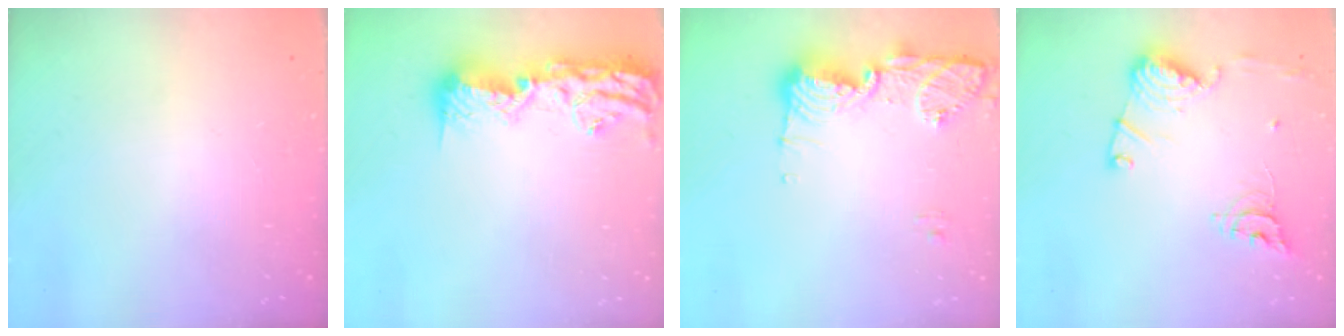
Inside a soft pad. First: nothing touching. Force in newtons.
{"total": 16.3, "press": 15.9, "slide": 3.5}
{"total": 16.1, "press": 15.2, "slide": 5.3}
{"total": 15.3, "press": 15.2, "slide": 1.4}